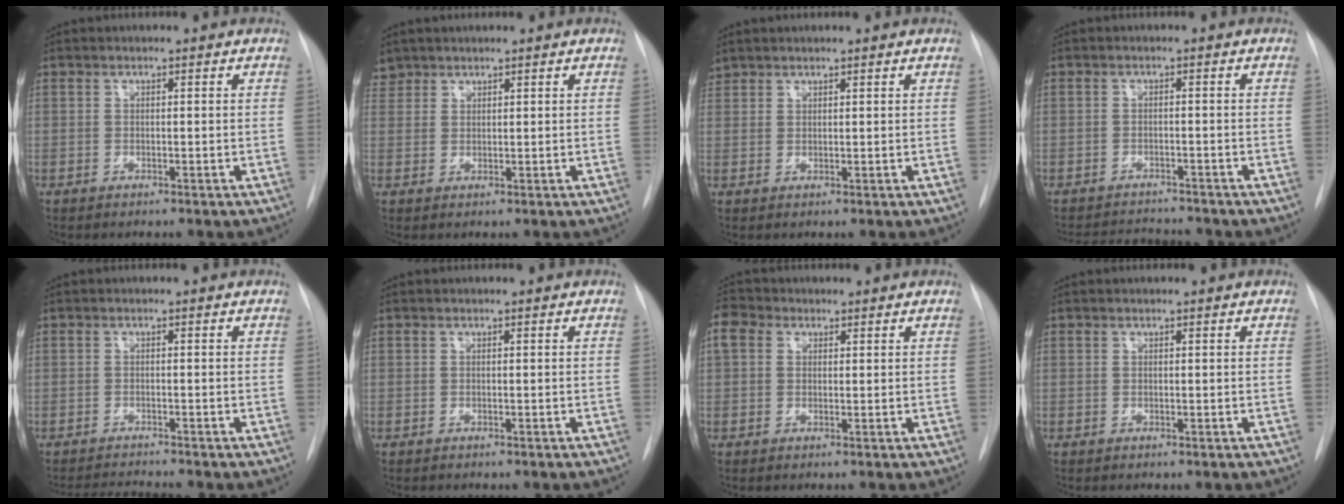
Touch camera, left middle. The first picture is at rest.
{"total": 2.5, "force": [2.1, 1.3, -0.3], "torque": [0.008, 0.010, 0.041]}
{"total": 2.0, "force": [1.8, 0.8, -0.2], "torque": [0.003, 0.011, 0.036]}
{"total": 6.1, "force": [-6.0, 0.6, 0.9], "torque": [-0.012, -0.001, -0.087]}
{"total": 3.4, "force": [-3.3, -0.7, 0.4], "torque": [-0.008, -0.016, -0.054]}
{"total": 1.0, "force": [-0.9, 0.3, 0.5], "torque": [-0.013, -0.002, -0.009]}
{"total": 3.3, "force": [1.2, 2.6, 1.7], "torque": [-0.042, 0.019, 0.021]}
{"total": 0.0}